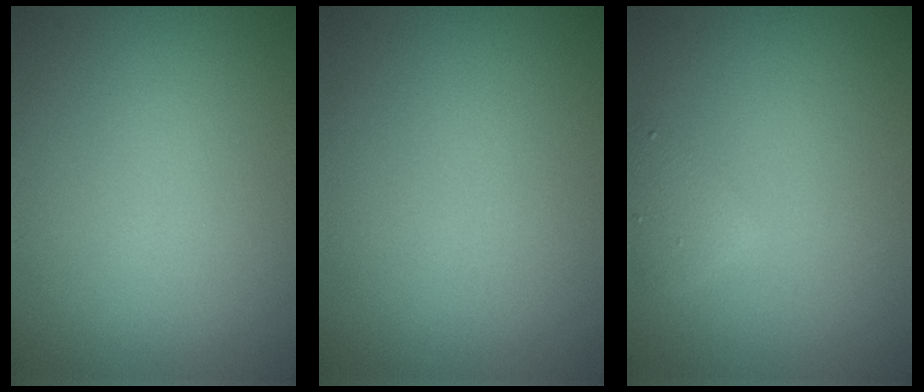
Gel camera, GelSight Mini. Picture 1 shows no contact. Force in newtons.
{"total": 0.0}
{"total": 1.4, "press": 1.4, "slide": 0.1}